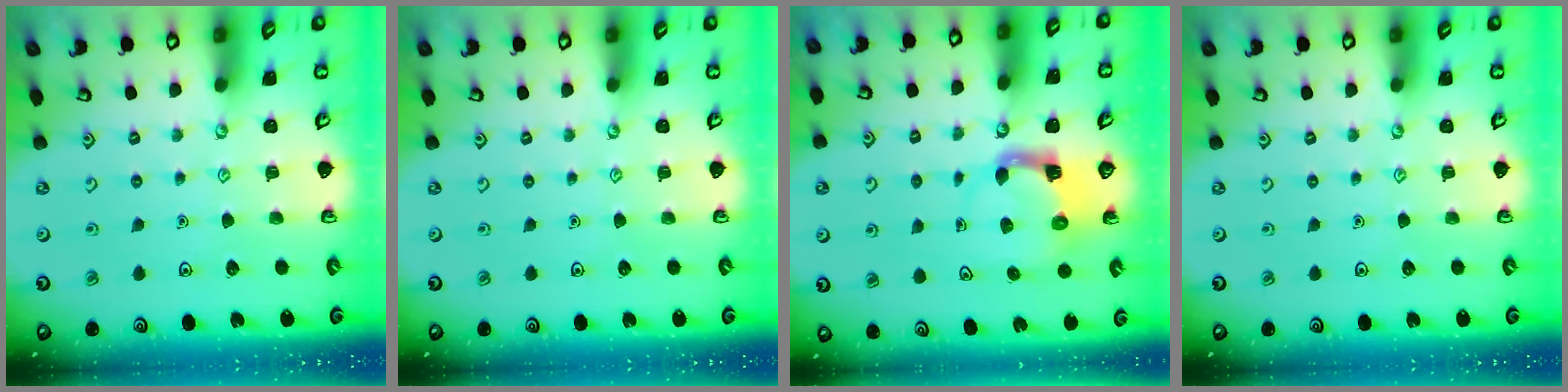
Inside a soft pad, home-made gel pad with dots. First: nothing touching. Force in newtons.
{"total": 0.0}
{"total": 3.6, "press": 3.6, "slide": 0.4}
{"total": 0.0}